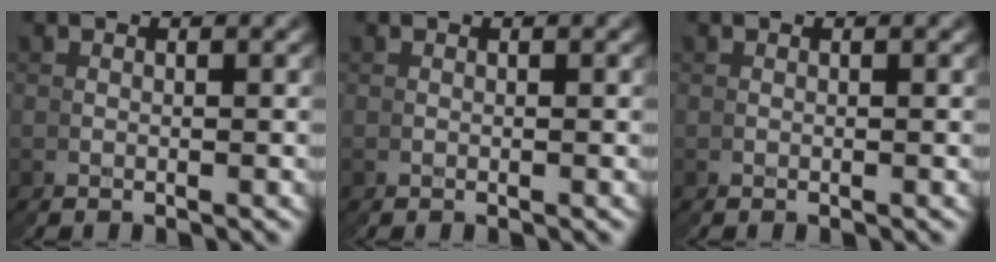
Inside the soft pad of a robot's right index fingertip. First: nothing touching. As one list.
[{"total": 0.0}, {"total": 0.0}]